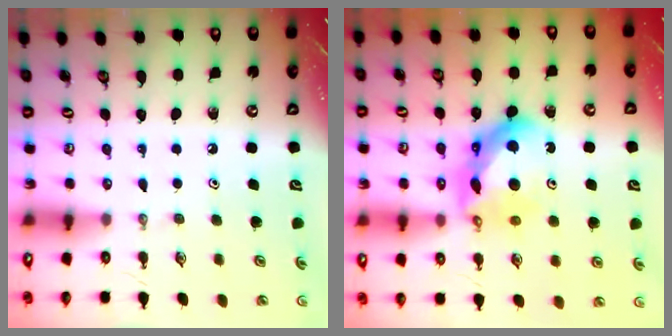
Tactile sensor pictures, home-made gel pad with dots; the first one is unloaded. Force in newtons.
{"total": 14.7, "press": 14.7, "slide": 0.5}